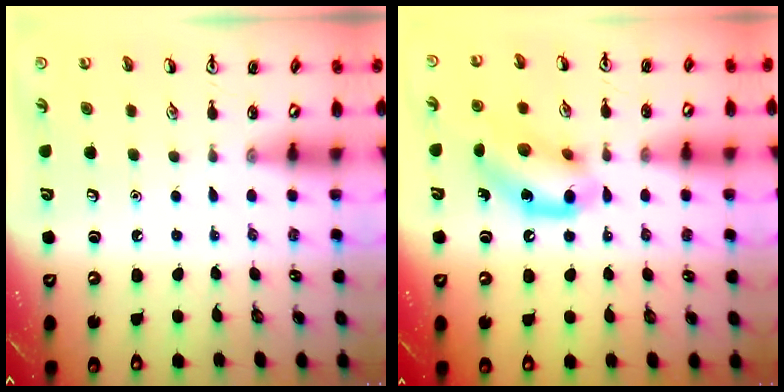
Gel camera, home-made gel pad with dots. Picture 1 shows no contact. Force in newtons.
{"total": 13.2, "press": 12.9, "slide": 2.8}